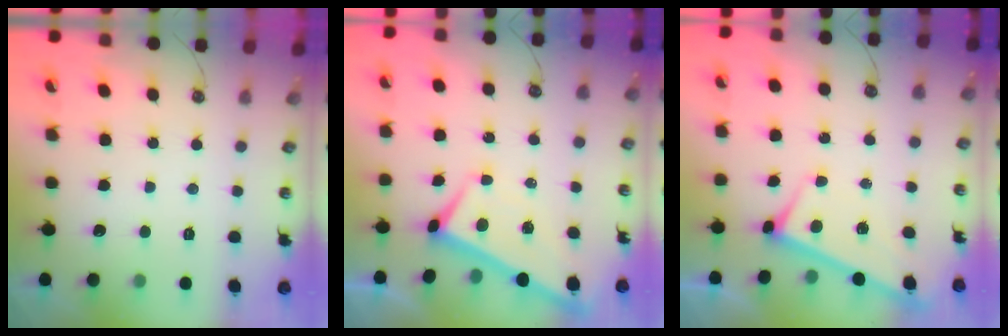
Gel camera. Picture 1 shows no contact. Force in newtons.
{"total": 2.7, "press": 2.6, "slide": 0.3}
{"total": 2.9, "press": 2.9, "slide": 0.2}